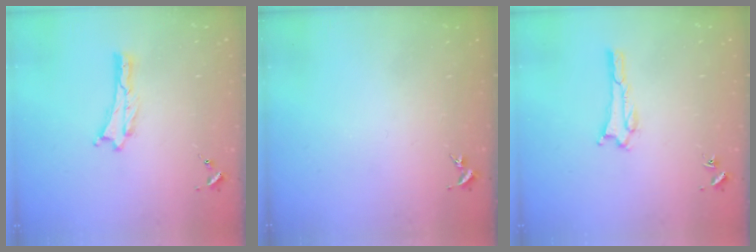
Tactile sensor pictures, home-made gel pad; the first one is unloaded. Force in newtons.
{"total": 0.0}
{"total": 1.5, "press": 1.5, "slide": 0.2}